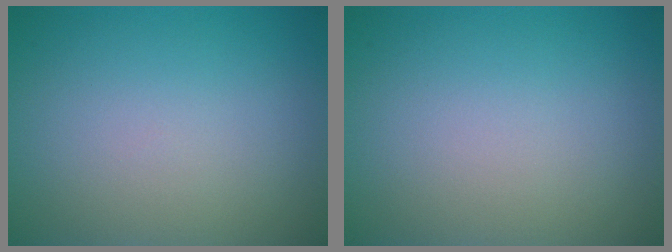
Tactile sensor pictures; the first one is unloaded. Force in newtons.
{"total": 0.0}